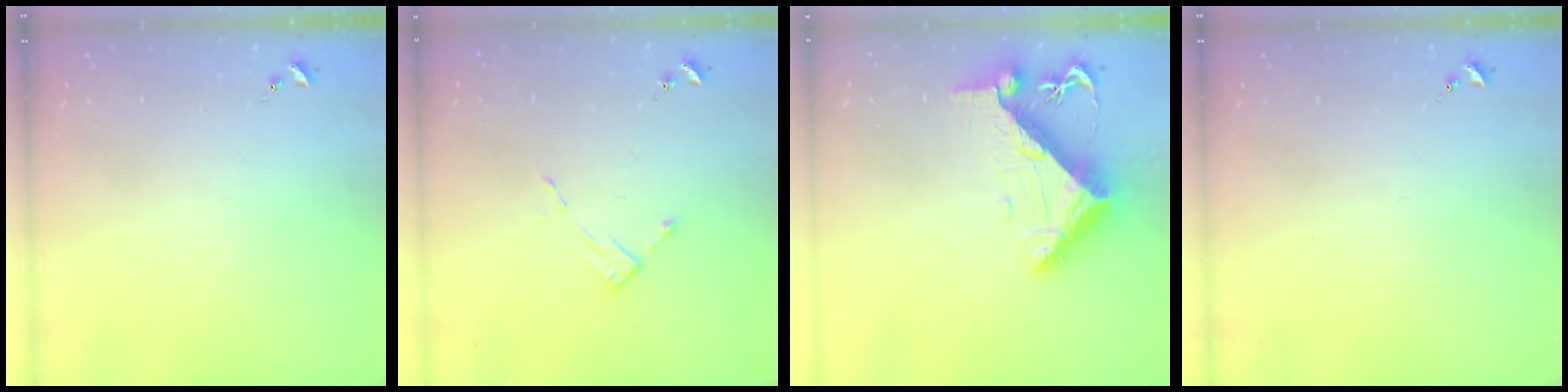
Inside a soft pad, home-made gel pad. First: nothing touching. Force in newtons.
{"total": 2.6, "press": 2.6, "slide": 0.3}
{"total": 10.5, "press": 10.4, "slide": 1.3}
{"total": 0.0}